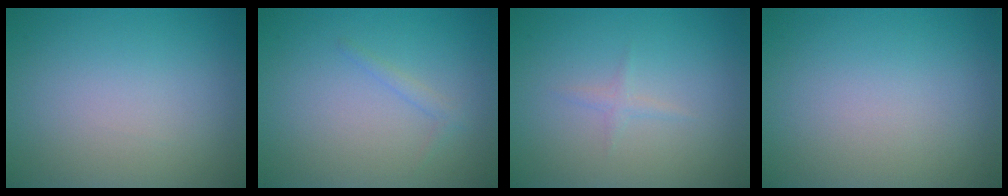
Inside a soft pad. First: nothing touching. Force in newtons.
{"total": 0.8, "press": 0.8, "slide": 0.1}
{"total": 0.8, "press": 0.8, "slide": 0.1}
{"total": 0.0}